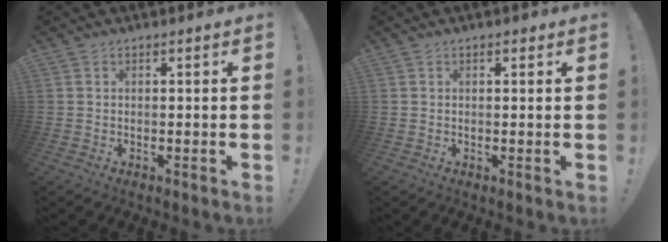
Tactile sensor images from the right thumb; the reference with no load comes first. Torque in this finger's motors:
{"motor_torque": [-0.21, -0.15, 0.02, 0.03, 0.03]}